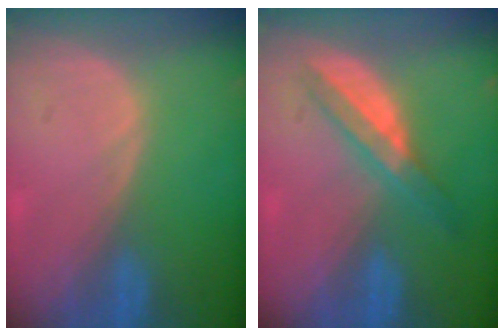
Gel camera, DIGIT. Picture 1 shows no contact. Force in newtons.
{"total": 5.8, "press": 5.2, "slide": 2.6}